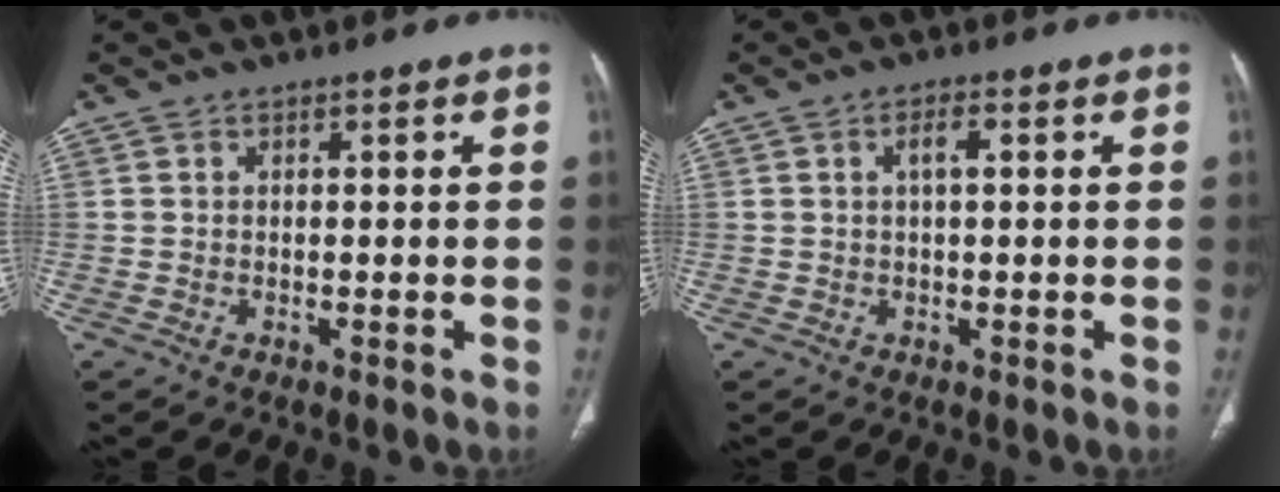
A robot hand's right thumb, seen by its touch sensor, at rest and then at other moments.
{"total": 2.5, "force": [0.6, 0.9, 2.3], "torque": [-0.043, 0.007, 0.012]}